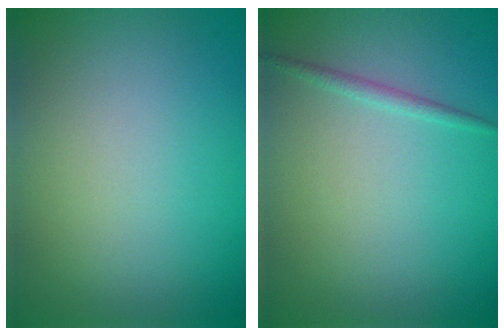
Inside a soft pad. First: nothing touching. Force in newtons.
{"total": 0.9, "press": 0.9, "slide": 0.0}